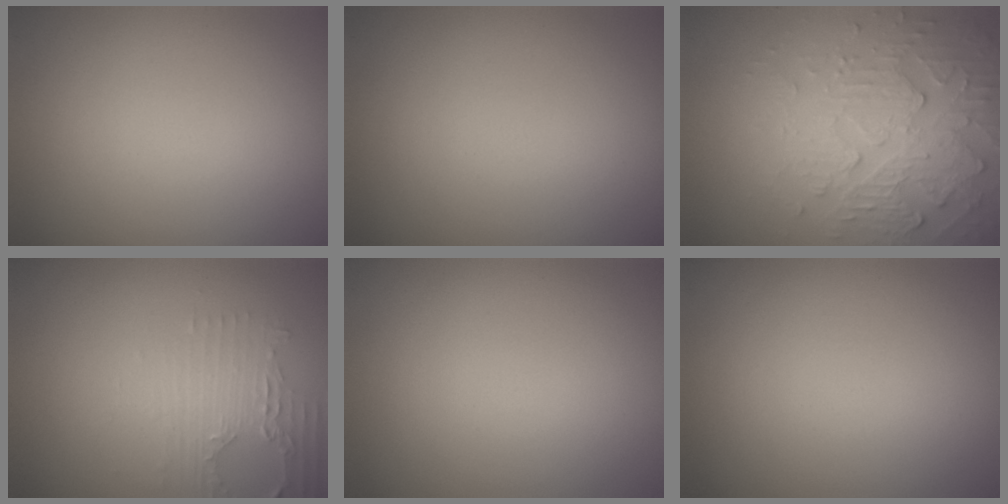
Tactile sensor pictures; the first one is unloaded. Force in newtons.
{"total": 0.0}
{"total": 4.3, "press": 3.5, "slide": 2.6}
{"total": 2.4, "press": 2.3, "slide": 0.9}
{"total": 0.0}
{"total": 0.0}